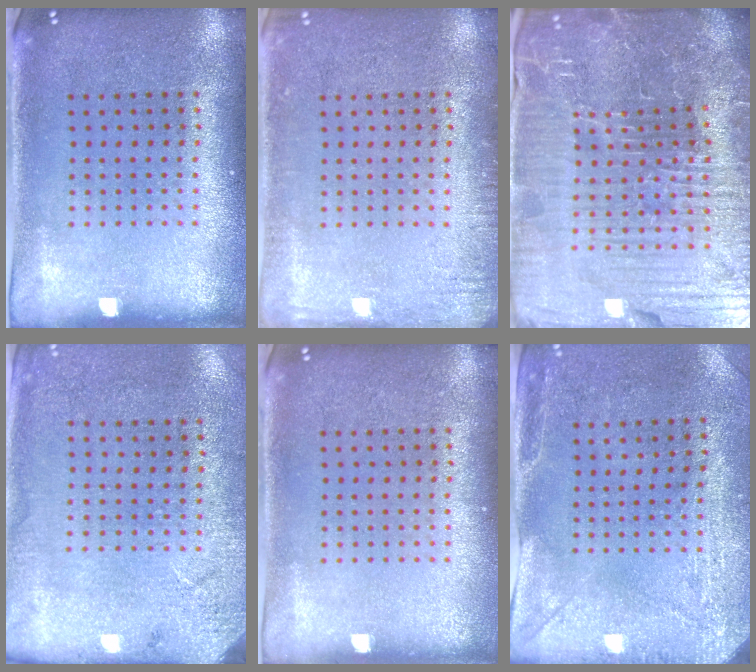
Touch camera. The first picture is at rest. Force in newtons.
{"total": 1.7, "press": 1.7, "slide": 0.2}
{"total": 7.5, "press": 6.7, "slide": 3.5}
{"total": 2.7, "press": 2.2, "slide": 1.5}
{"total": 0.0}
{"total": 3.0, "press": 2.4, "slide": 1.8}